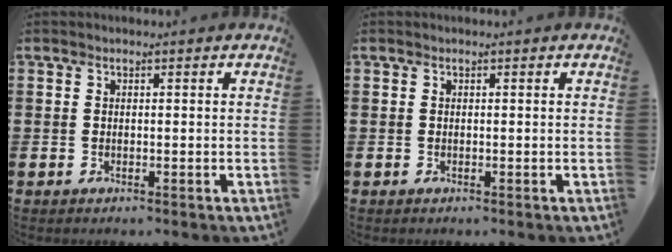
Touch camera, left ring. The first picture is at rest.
{"total": 0.0}